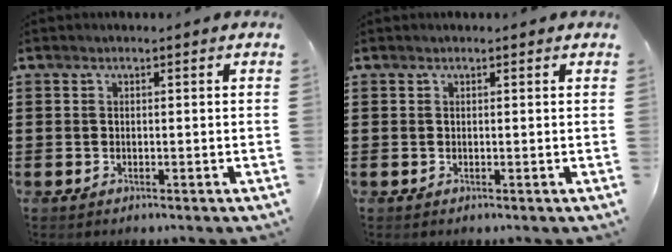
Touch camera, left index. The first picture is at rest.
{"total": 0.0}